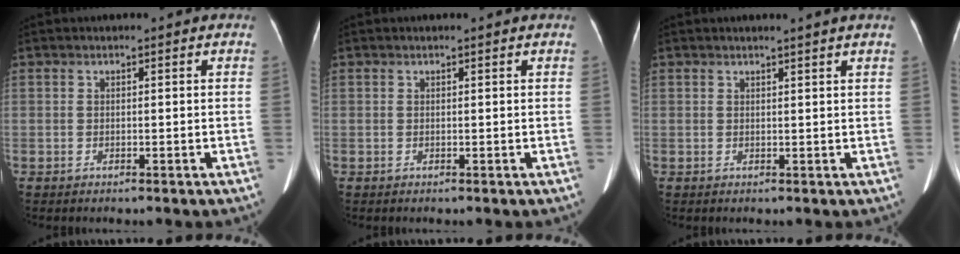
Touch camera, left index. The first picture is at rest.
{"total": 0.8, "force": [0.7, -0.1, 0.2], "torque": [-0.009, 0.005, 0.014]}
{"total": 2.0, "force": [1.7, -0.7, 0.7], "torque": [-0.020, -0.004, 0.028]}